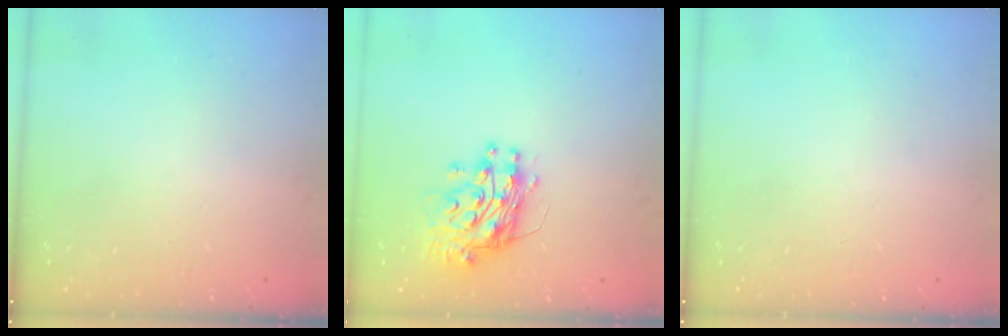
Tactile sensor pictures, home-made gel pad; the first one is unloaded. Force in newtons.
{"total": 11.7, "press": 11.6, "slide": 1.2}
{"total": 0.0}